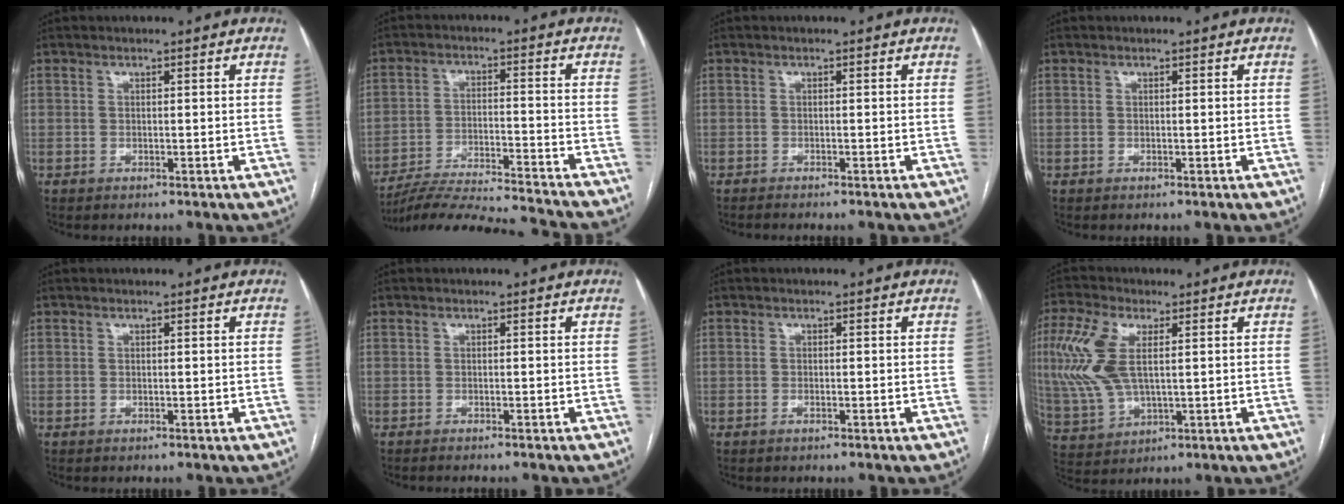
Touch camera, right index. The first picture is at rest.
{"total": 17.4, "force": [-16.5, -1.4, 5.3], "torque": [-0.098, -0.023, -0.258]}
{"total": 3.8, "force": [-3.4, 0.2, 1.8], "torque": [-0.020, -0.004, -0.041]}
{"total": 0.0}
{"total": 0.0}
{"total": 3.2, "force": [-2.8, 0.1, 1.5], "torque": [-0.019, -0.004, -0.033]}
{"total": 0.6, "force": [-0.4, 0.1, 0.4], "torque": [-0.010, -0.001, -0.006]}
{"total": 11.0, "force": [2.3, 4.9, 9.6], "torque": [-0.244, 0.012, 0.050]}